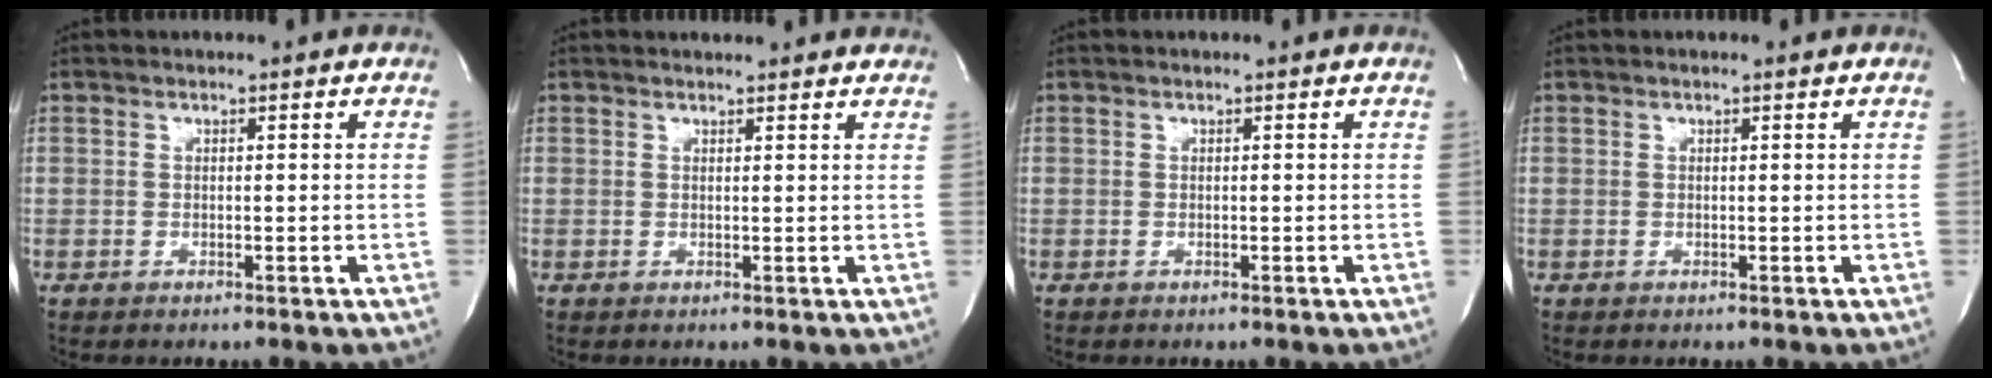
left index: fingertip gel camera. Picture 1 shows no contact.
{"total": 6.5, "force": [6.2, 1.2, 1.5], "torque": [-0.018, 0.014, 0.058]}
{"total": 0.0}
{"total": 0.0}